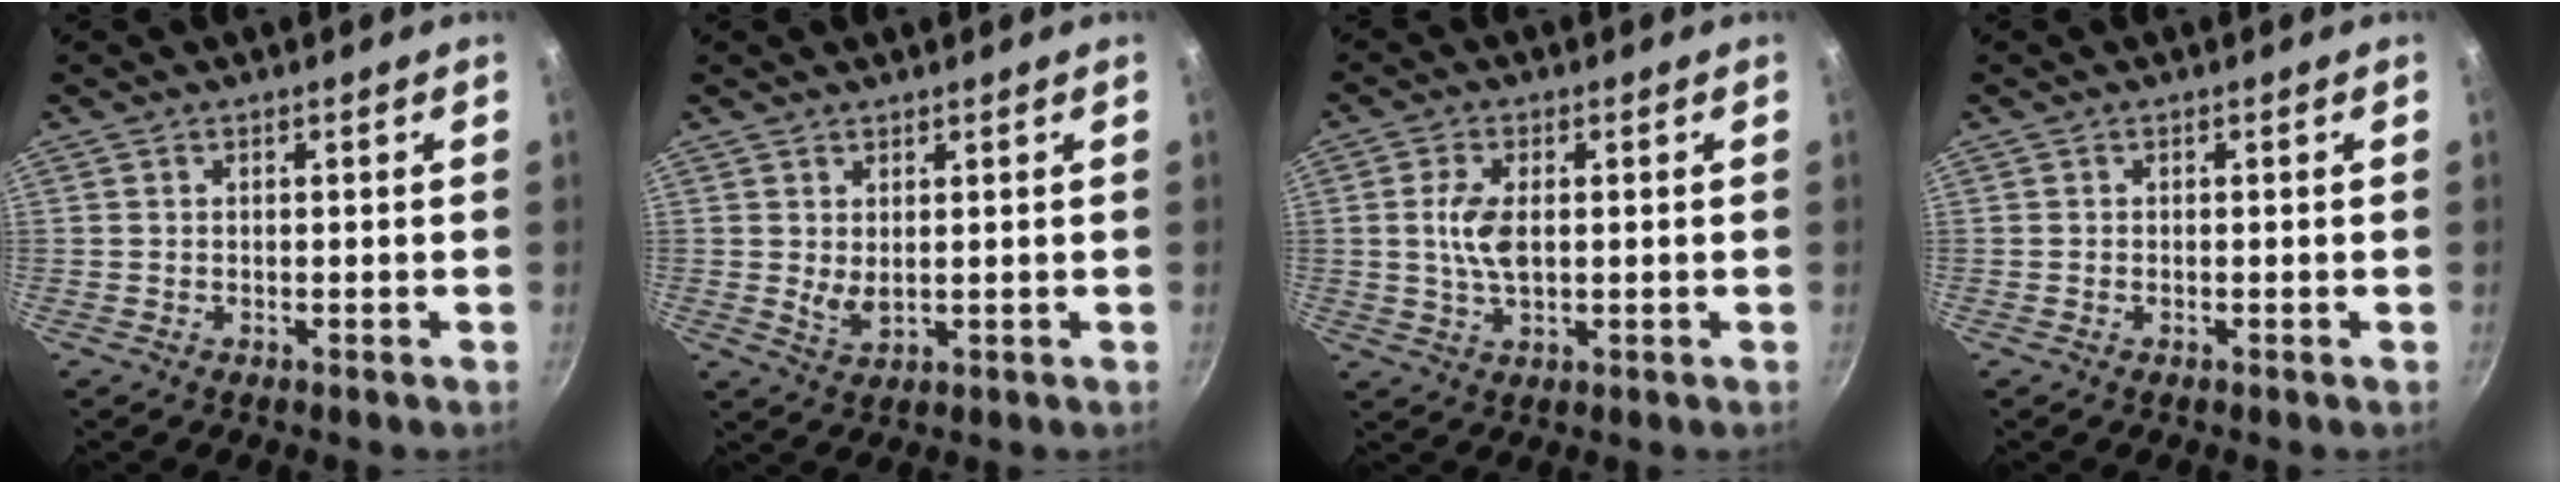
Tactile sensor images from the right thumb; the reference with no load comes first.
{"total": 3.0, "force": [0.9, 1.4, 2.4], "torque": [-0.041, -0.015, 0.021]}
{"total": 6.0, "force": [0.5, 3.0, 5.1], "torque": [-0.104, -0.001, 0.010]}
{"total": 0.0}